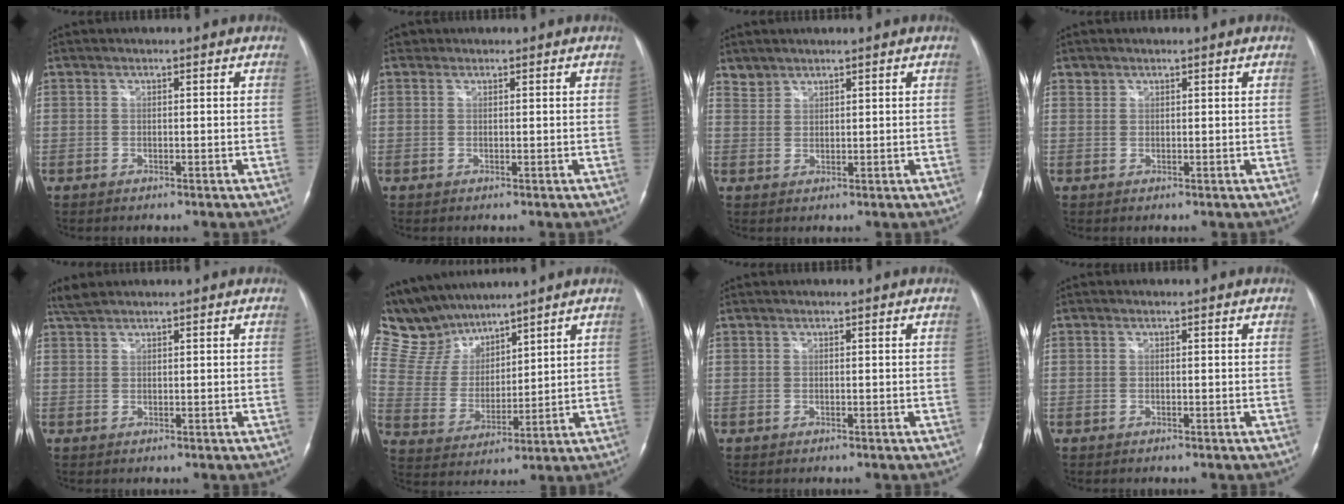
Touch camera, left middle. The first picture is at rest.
{"total": 0.5, "force": [0.4, 0.4, 0.0], "torque": [0.003, 0.003, 0.007]}
{"total": 2.0, "force": [1.8, 0.6, -0.3], "torque": [0.008, 0.009, 0.038]}
{"total": 0.8, "force": [0.7, 0.3, -0.1], "torque": [0.005, 0.003, 0.012]}
{"total": 2.1, "force": [2.1, 0.1, 0.6], "torque": [-0.017, 0.015, 0.044]}
{"total": 10.9, "force": [10.0, 3.7, 2.3], "torque": [-0.071, 0.024, 0.207]}
{"total": 0.0}
{"total": 0.0}